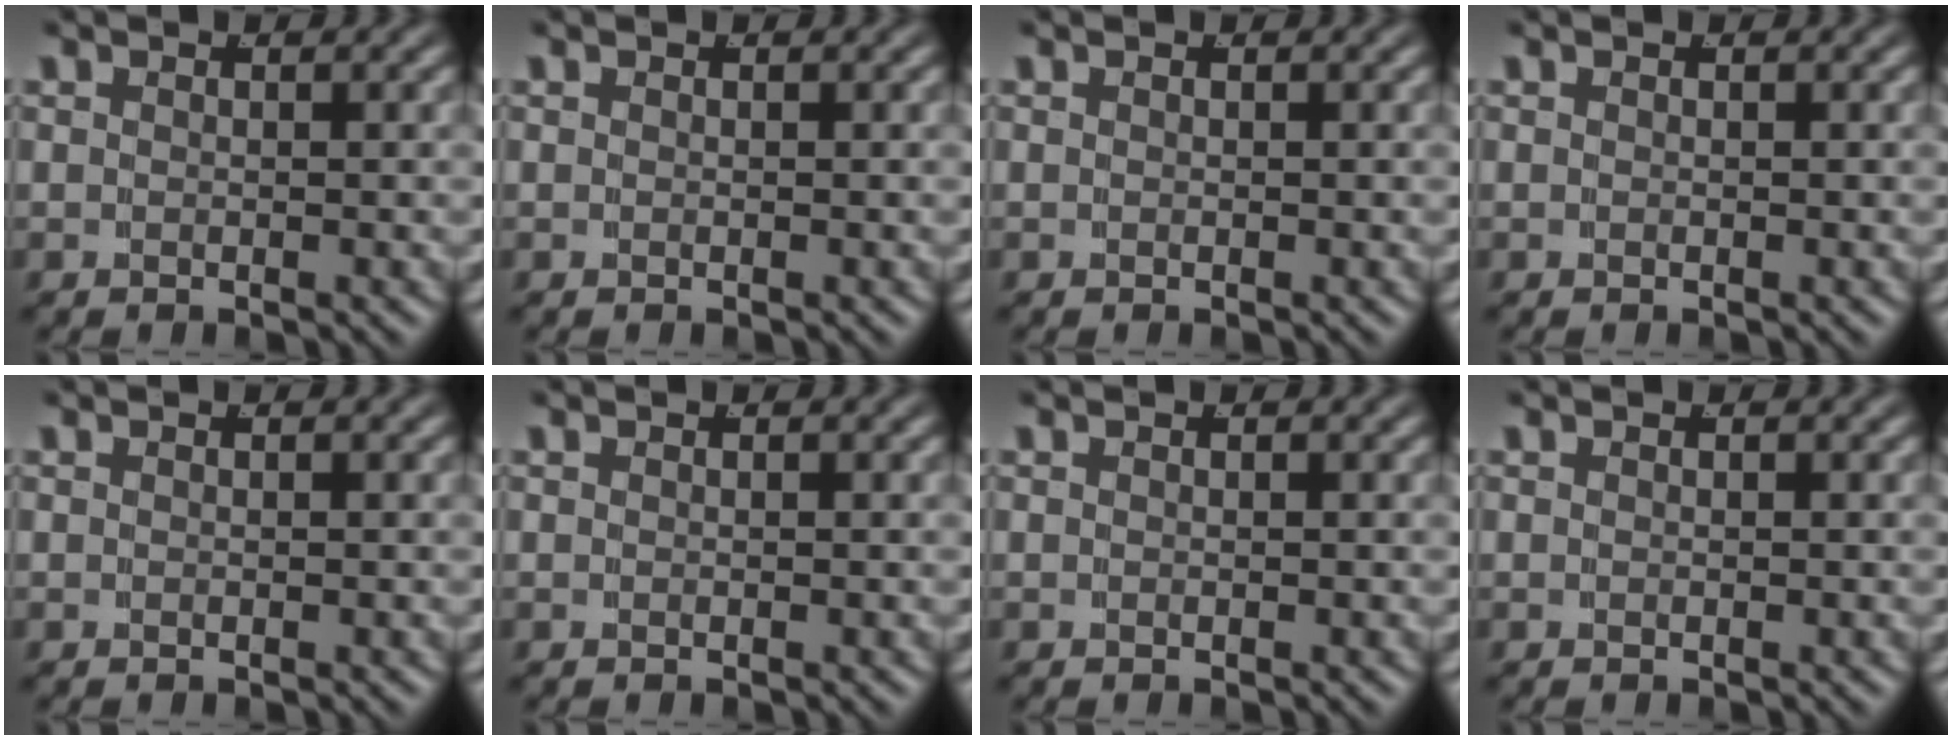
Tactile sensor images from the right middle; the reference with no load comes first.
{"total": 0.0}
{"total": 0.0}
{"total": 0.0}
{"total": 0.0}
{"total": 0.0}
{"total": 0.0}
{"total": 0.0}